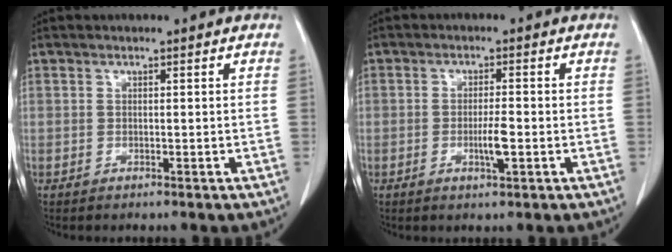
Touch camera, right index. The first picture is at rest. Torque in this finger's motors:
{"motor_torque": [0.84, 0.11, 0.37, 0.07]}